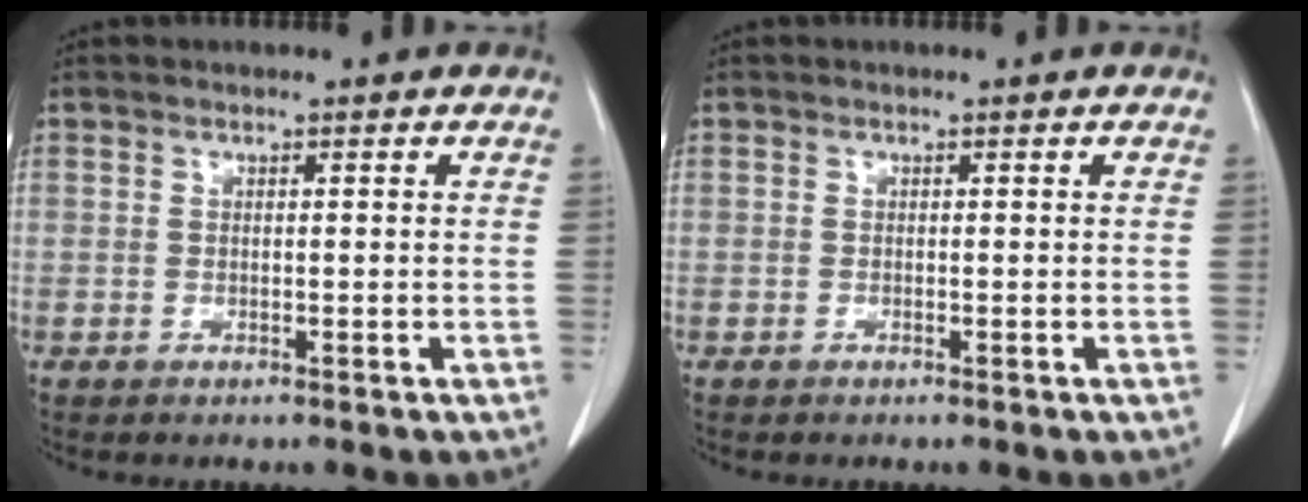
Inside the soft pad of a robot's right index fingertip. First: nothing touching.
{"total": 0.0}